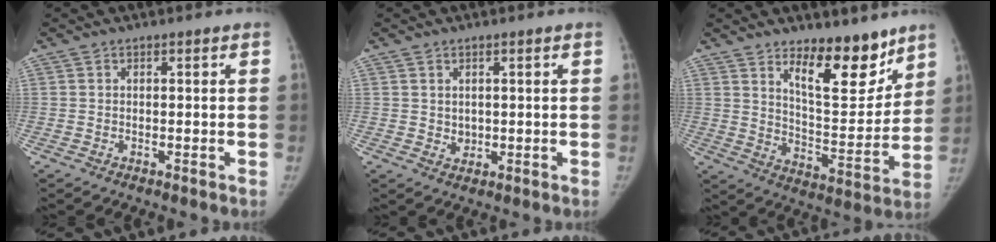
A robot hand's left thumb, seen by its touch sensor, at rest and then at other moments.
{"total": 1.9, "force": [0.7, 1.7, 0.7], "torque": [-0.006, -0.007, 0.018]}
{"total": 14.4, "force": [9.9, 5.7, 8.8], "torque": [-0.084, -0.087, 0.165]}